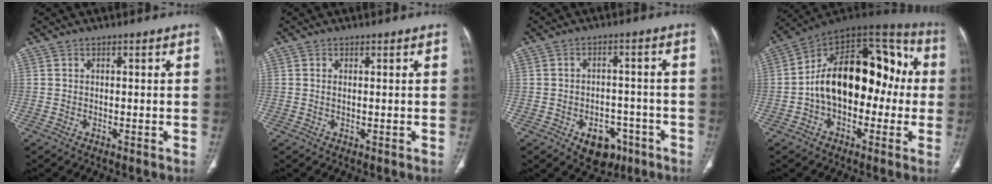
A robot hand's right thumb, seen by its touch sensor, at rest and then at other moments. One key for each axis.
{"total": 0.7, "fx": 0.2, "fy": 0.3, "fz": 0.6, "tx": -0.018, "ty": 0.000, "tz": 0.005}
{"total": 8.6, "fx": -4.3, "fy": 5.9, "fz": 4.6, "tx": -0.033, "ty": 0.030, "tz": -0.052}
{"total": 22.9, "fx": -0.5, "fy": 13.9, "fz": 18.3, "tx": -0.256, "ty": 0.059, "tz": -0.016}